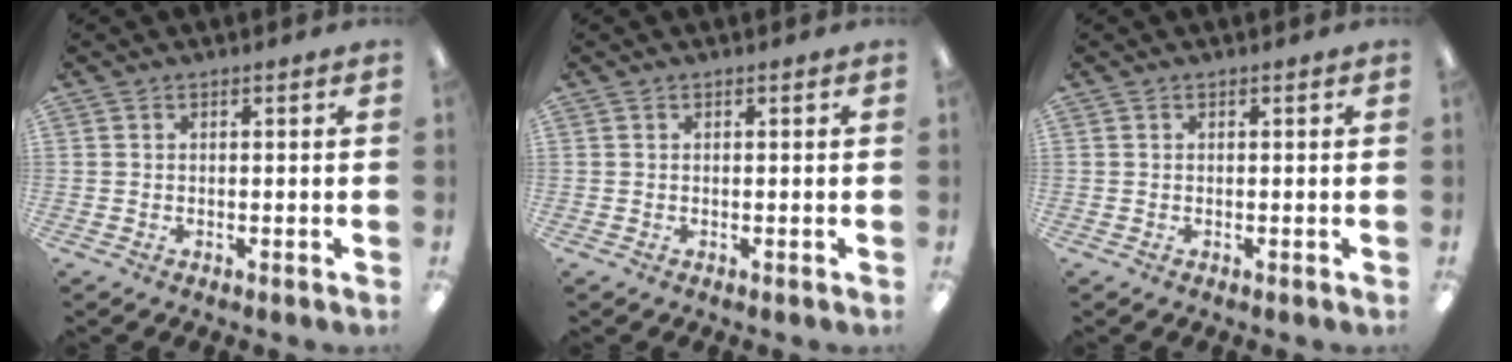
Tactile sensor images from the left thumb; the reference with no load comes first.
{"total": 0.0}
{"total": 0.0}